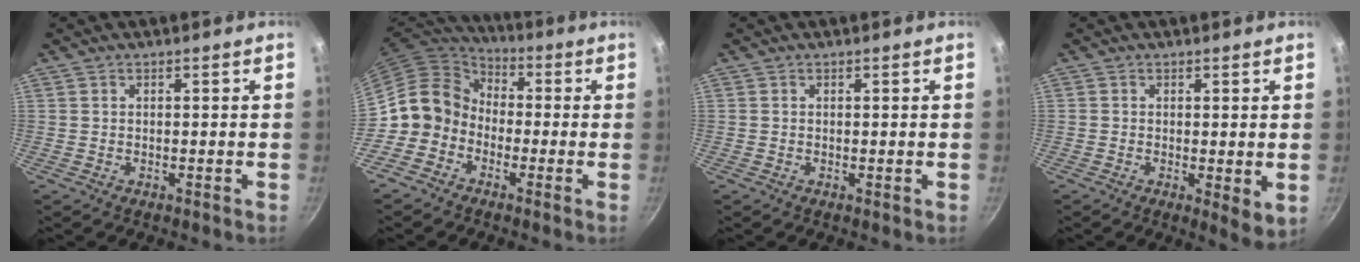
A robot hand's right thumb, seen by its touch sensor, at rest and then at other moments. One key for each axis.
{"total": 9.6, "fx": -2.4, "fy": 8.5, "fz": 3.7, "tx": -0.021, "ty": 0.046, "tz": -0.065}
{"total": 0.0}
{"total": 4.3, "fx": 0.0, "fy": 1.7, "fz": 4.0, "tx": -0.056, "ty": -0.015, "tz": 0.001}